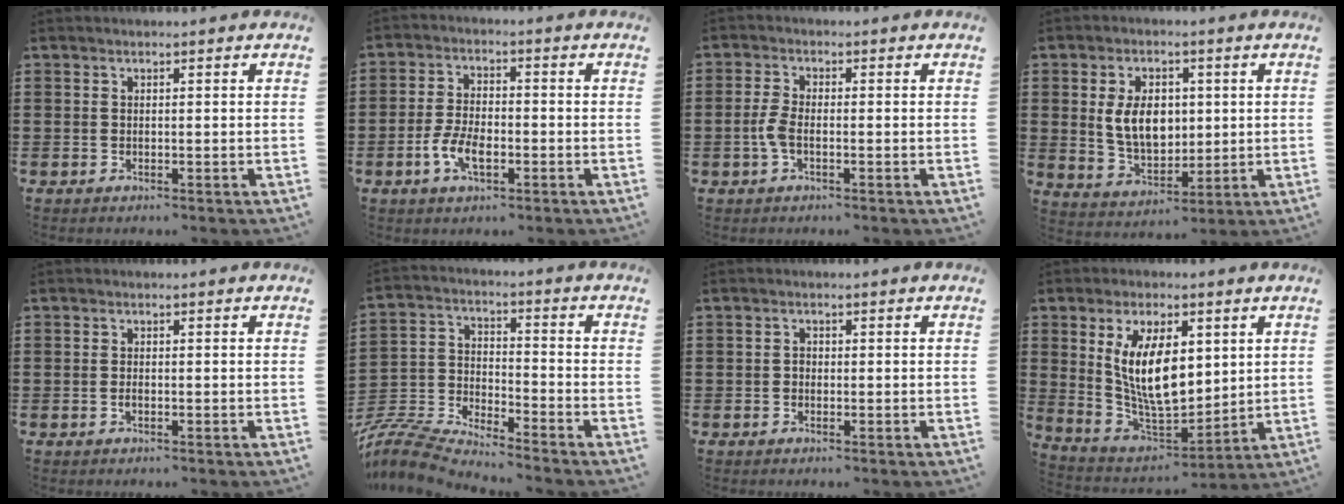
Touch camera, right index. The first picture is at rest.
{"total": 5.7, "force": [-2.5, 2.7, 4.3], "torque": [-0.108, -0.005, -0.054]}
{"total": 3.4, "force": [-0.9, 1.4, 2.9], "torque": [-0.074, -0.003, -0.023]}
{"total": 7.8, "force": [0.9, 5.0, 5.9], "torque": [-0.114, 0.005, 0.013]}
{"total": 0.6, "force": [-0.3, 0.3, 0.4], "torque": [-0.009, -0.004, -0.004]}
{"total": 6.7, "force": [-6.7, 0.4, 0.7], "torque": [-0.042, -0.014, -0.144]}
{"total": 0.9, "force": [-0.4, 0.6, 0.5], "torque": [-0.012, 0.000, -0.007]}
{"total": 11.5, "force": [2.6, 5.5, 9.8], "torque": [-0.198, -0.003, 0.043]}